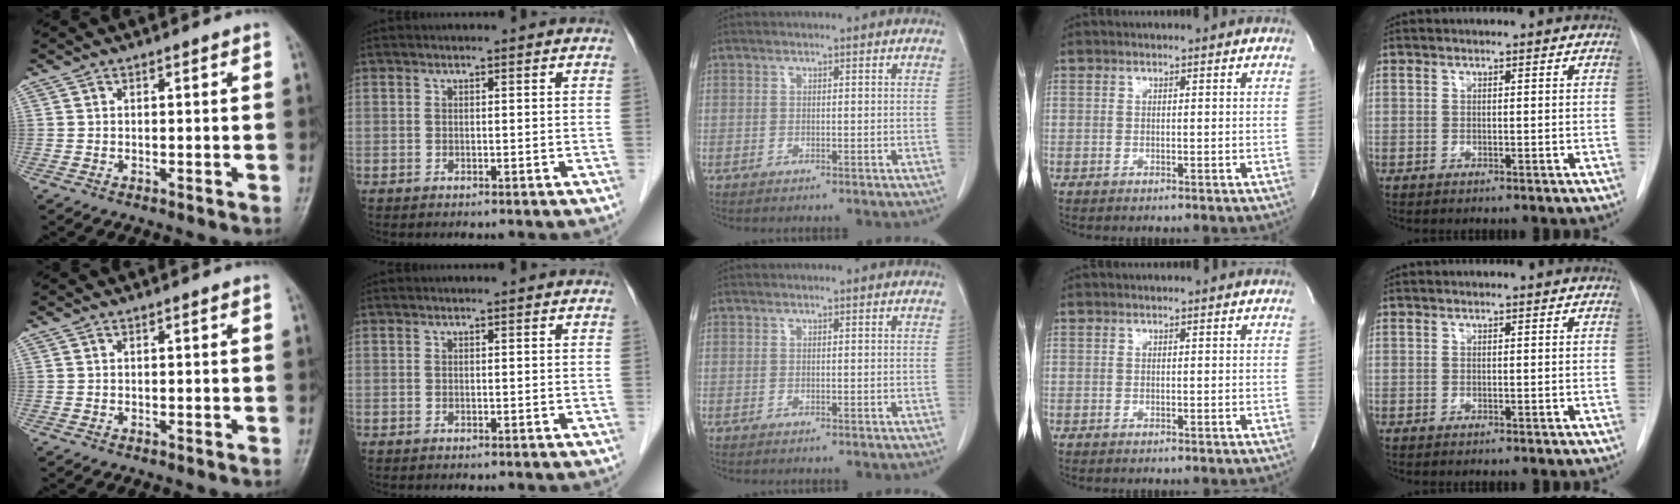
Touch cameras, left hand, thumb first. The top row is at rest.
{}